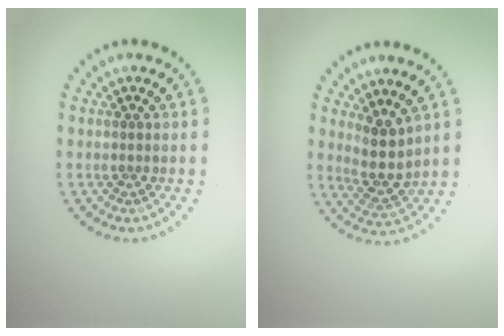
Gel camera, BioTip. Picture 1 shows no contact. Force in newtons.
{"total": 2.9, "press": 2.3, "slide": 1.7}